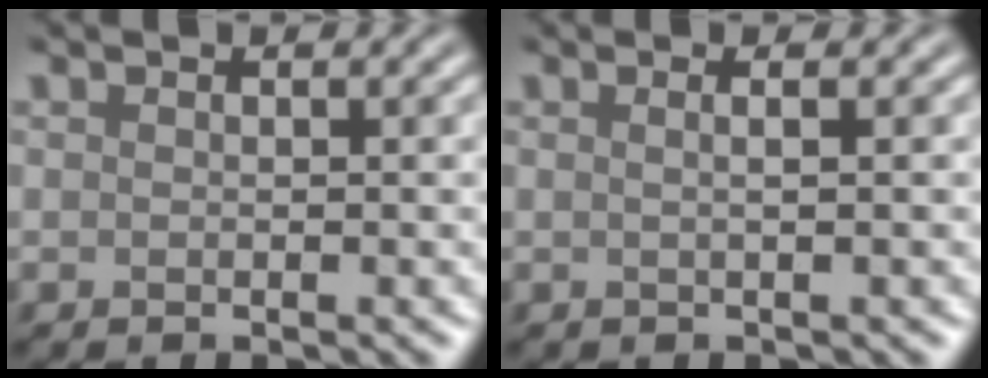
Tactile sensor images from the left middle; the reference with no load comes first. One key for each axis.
{"total": 2.0, "fx": 0.6, "fy": 1.0, "fz": 1.6, "tx": -0.006, "ty": 0.011, "tz": -0.015}